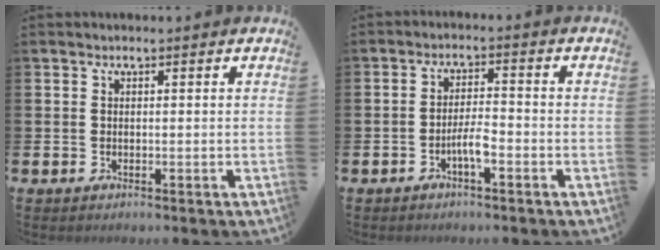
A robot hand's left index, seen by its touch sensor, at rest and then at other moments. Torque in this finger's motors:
{"motor_torque": [0.36, 0.25, 0.05, 0.09]}